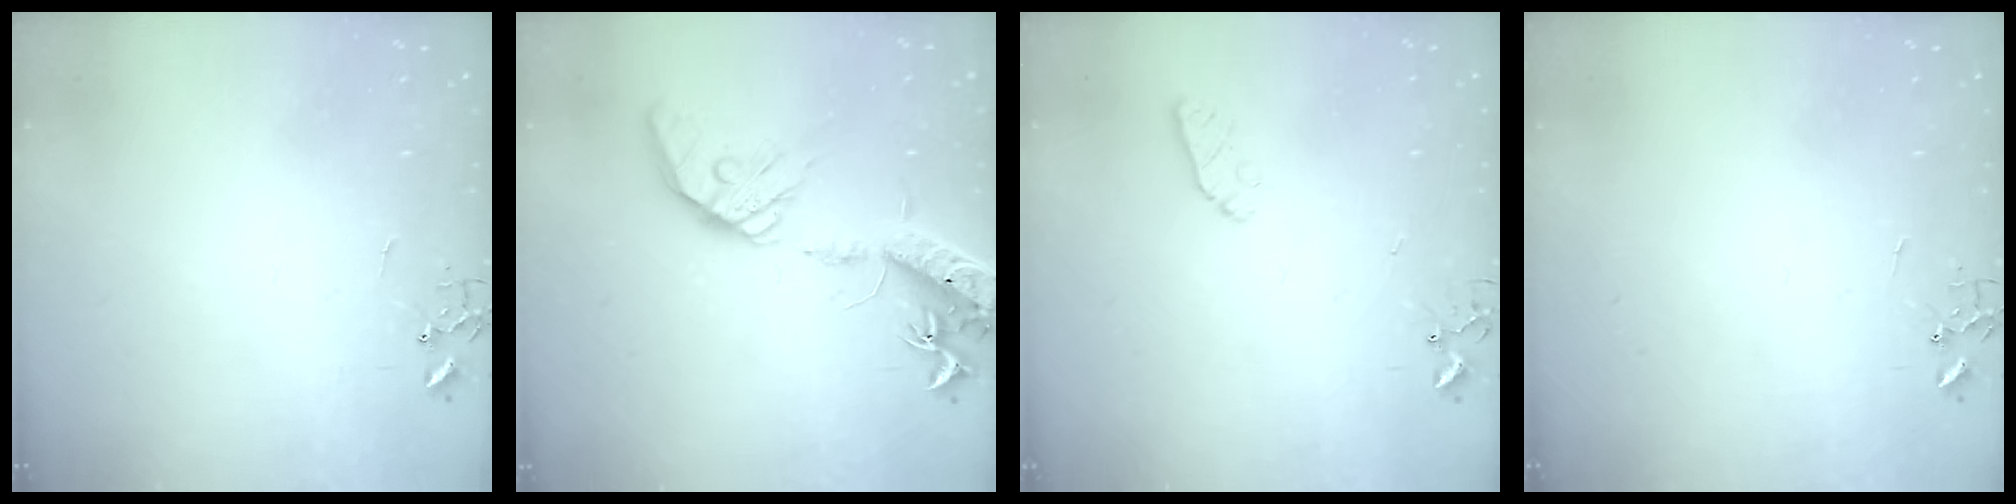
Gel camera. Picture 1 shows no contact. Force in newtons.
{"total": 19.4, "press": 19.1, "slide": 3.3}
{"total": 5.6, "press": 5.5, "slide": 1.0}
{"total": 0.0}